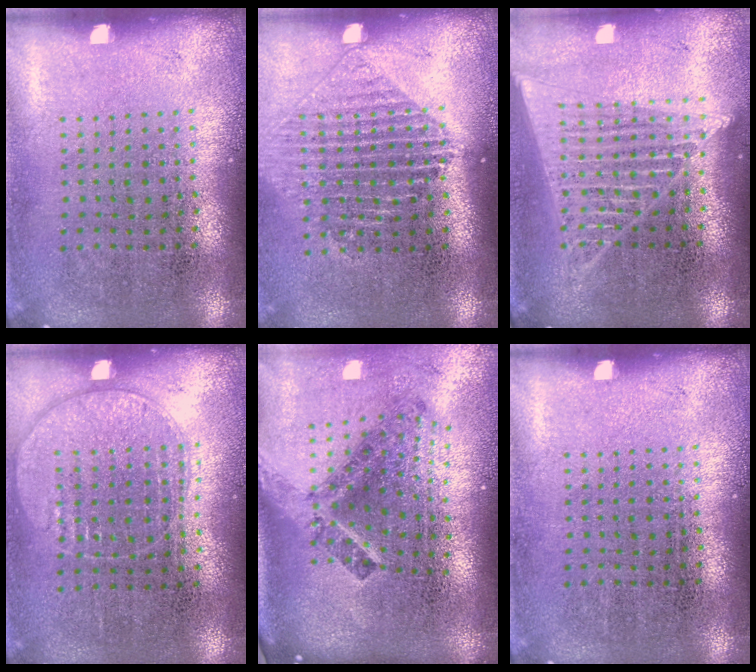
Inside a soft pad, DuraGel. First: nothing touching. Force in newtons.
{"total": 1.2, "press": 1.2, "slide": 0.4}
{"total": 1.8, "press": 1.6, "slide": 0.8}
{"total": 1.0, "press": 0.9, "slide": 0.4}
{"total": 3.0, "press": 1.7, "slide": 2.4}
{"total": 0.0}